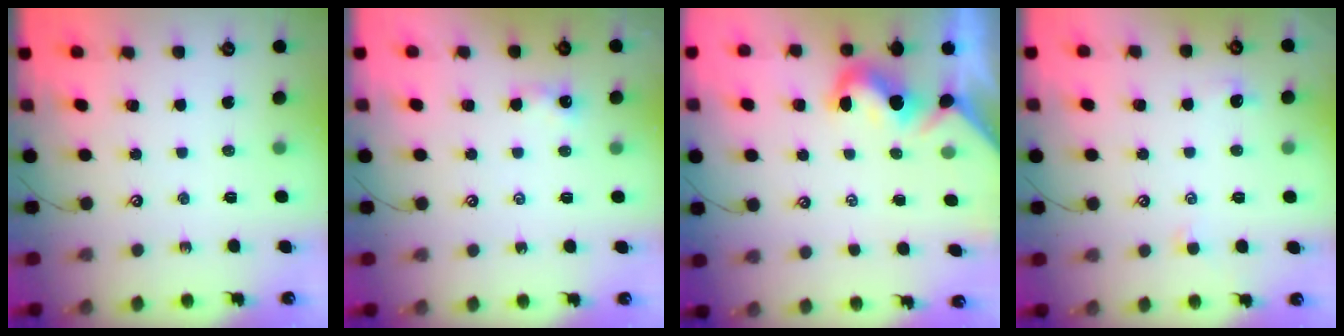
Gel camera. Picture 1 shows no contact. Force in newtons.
{"total": 2.4, "press": 2.4, "slide": 0.4}
{"total": 2.0, "press": 1.9, "slide": 0.5}
{"total": 0.5, "press": 0.1, "slide": 0.5}